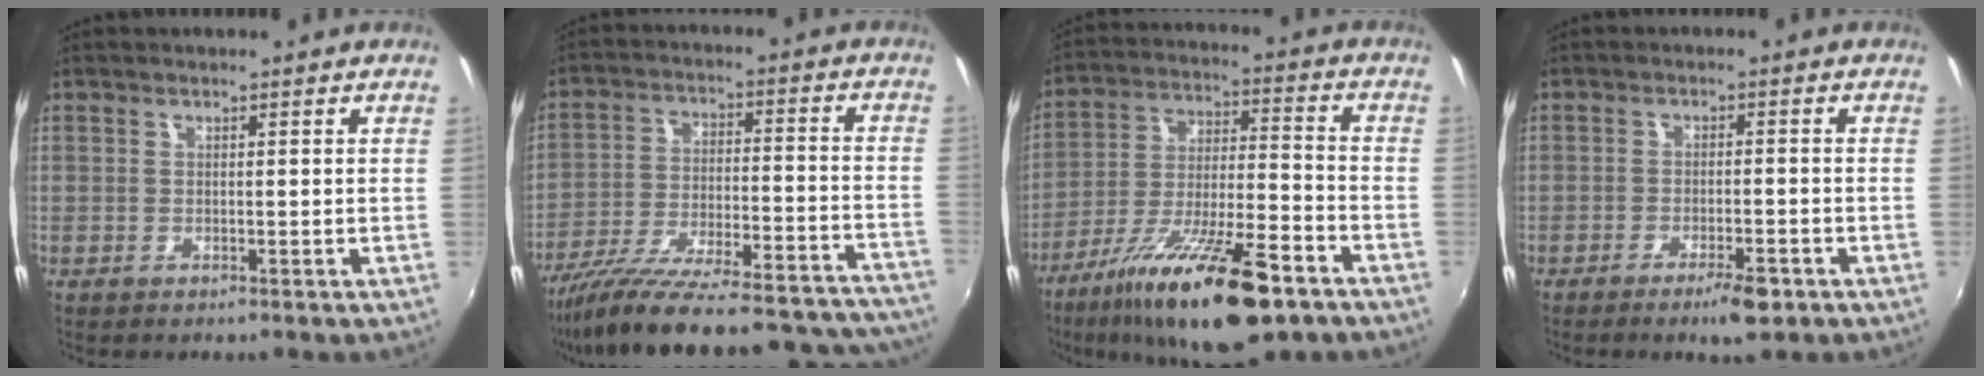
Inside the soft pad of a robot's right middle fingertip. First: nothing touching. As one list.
[{"total": 34.6, "force": [-31.3, 5.5, 13.7], "torque": [-0.218, -0.044, -0.427]}, {"total": 21.5, "force": [-13.9, 5.0, 15.5], "torque": [-0.283, -0.036, -0.233]}, {"total": 4.9, "force": [-3.2, 1.1, 3.5], "torque": [-0.070, -0.003, -0.048]}]